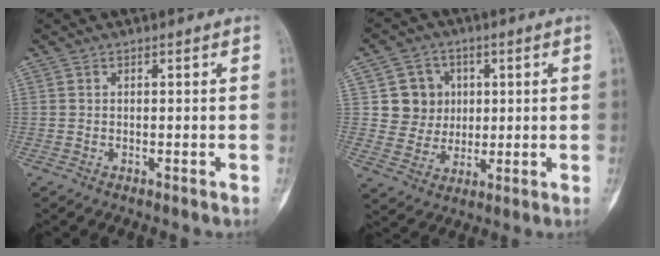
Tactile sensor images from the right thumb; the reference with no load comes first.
{"total": 8.6, "force": [1.8, 8.1, 2.0], "torque": [0.009, 0.002, 0.035]}